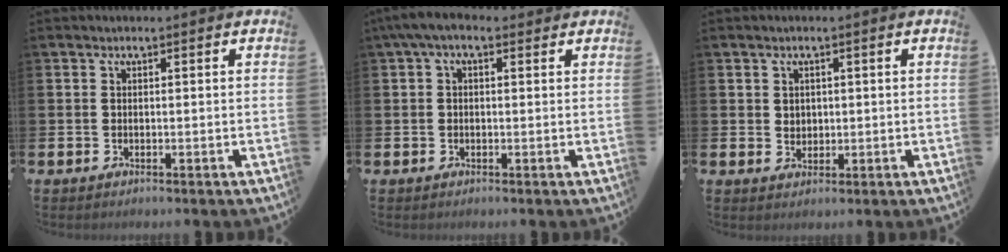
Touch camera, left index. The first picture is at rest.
{"total": 3.1, "force": [1.6, 1.6, 2.1], "torque": [-0.046, 0.008, 0.027]}
{"total": 1.8, "force": [1.0, 1.4, 0.4], "torque": [0.007, 0.001, 0.014]}